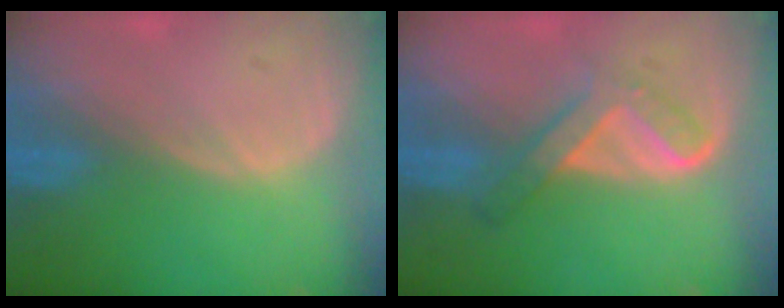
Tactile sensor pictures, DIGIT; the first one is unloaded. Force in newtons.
{"total": 5.3, "press": 5.0, "slide": 1.6}